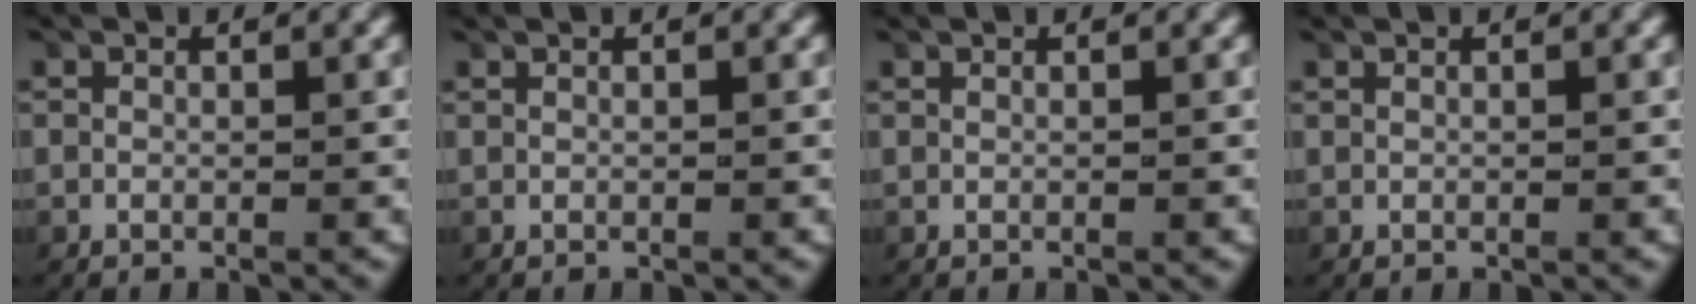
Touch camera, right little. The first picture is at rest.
{"total": 0.0}
{"total": 0.0}
{"total": 0.0}